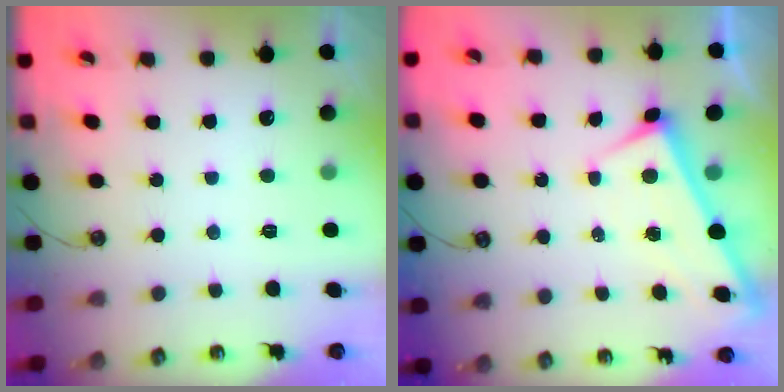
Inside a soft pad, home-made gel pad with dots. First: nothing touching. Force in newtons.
{"total": 1.1, "press": 1.0, "slide": 0.3}